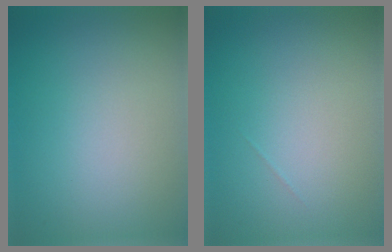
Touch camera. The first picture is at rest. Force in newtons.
{"total": 0.0}